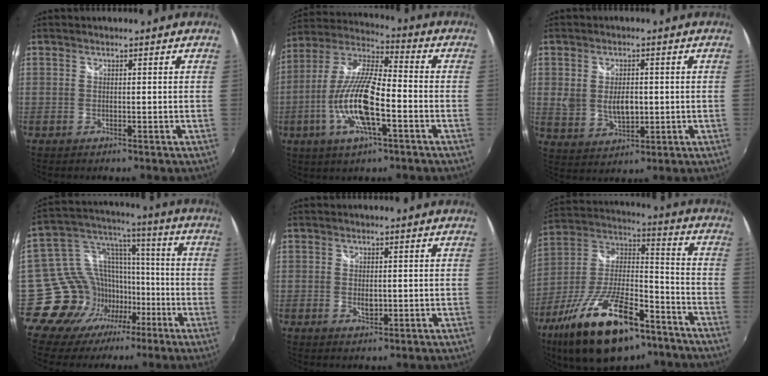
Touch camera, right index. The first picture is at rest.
{"total": 15.5, "force": [-5.0, 4.2, 14.1], "torque": [-0.286, -0.009, -0.097]}
{"total": 6.8, "force": [0.2, 4.2, 5.4], "torque": [-0.098, -0.007, 0.013]}
{"total": 16.7, "force": [-9.2, 13.4, 4.0], "torque": [-0.103, 0.060, -0.147]}
{"total": 2.3, "force": [-0.2, 1.5, 1.7], "torque": [-0.027, -0.004, -0.001]}
{"total": 25.3, "force": [-15.4, 10.4, 17.2], "torque": [-0.323, -0.014, -0.251]}